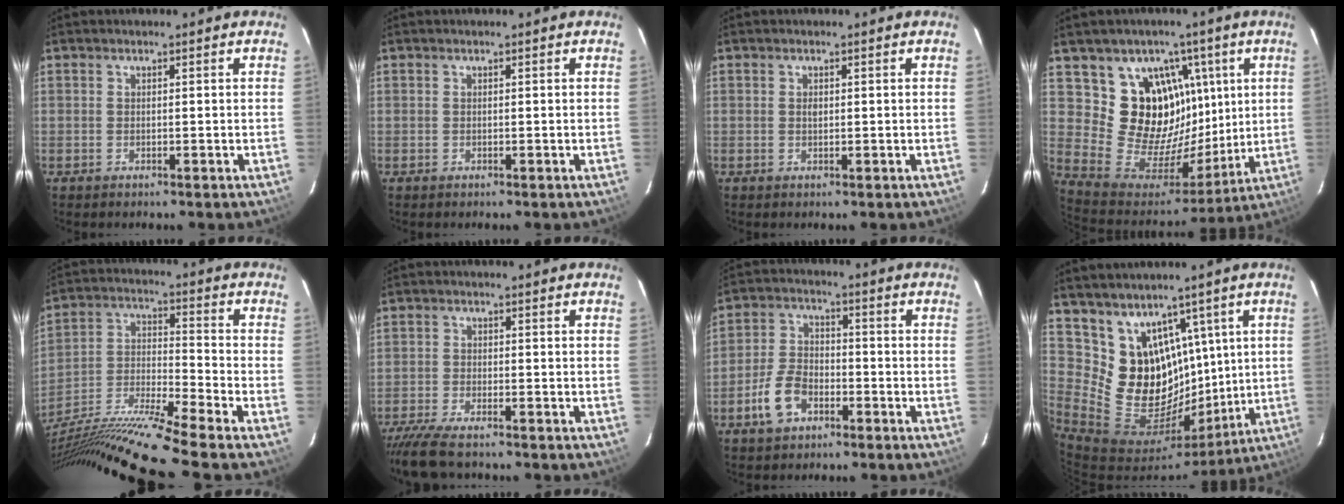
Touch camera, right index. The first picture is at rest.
{"total": 0.0}
{"total": 0.7, "force": [0.1, 0.5, 0.5], "torque": [-0.008, 0.003, 0.002]}
{"total": 17.0, "force": [7.0, 14.2, 6.3], "torque": [-0.137, 0.008, 0.143]}
{"total": 19.3, "force": [-15.7, -2.2, 10.9], "torque": [-0.204, -0.036, -0.289]}
{"total": 7.2, "force": [-6.4, 1.1, 3.2], "torque": [-0.085, -0.029, -0.117]}
{"total": 7.8, "force": [-4.2, 4.6, 4.7], "torque": [-0.102, 0.012, -0.078]}
{"total": 15.5, "force": [8.4, 11.6, 5.9], "torque": [-0.107, -0.001, 0.177]}